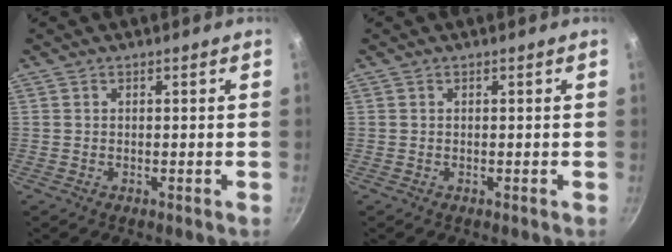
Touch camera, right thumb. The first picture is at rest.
{"total": 0.0}